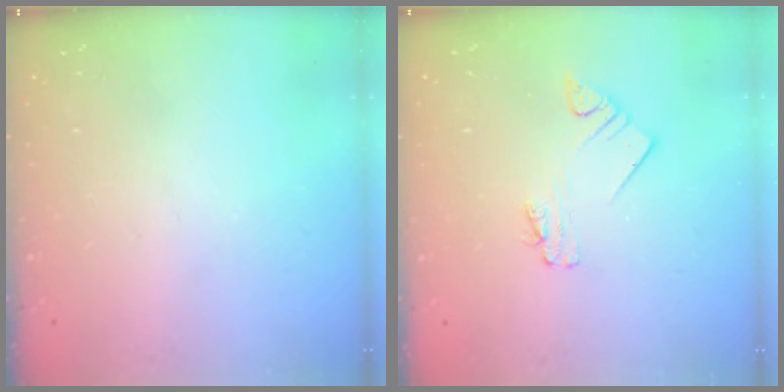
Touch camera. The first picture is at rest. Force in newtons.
{"total": 2.1, "press": 2.1, "slide": 0.0}